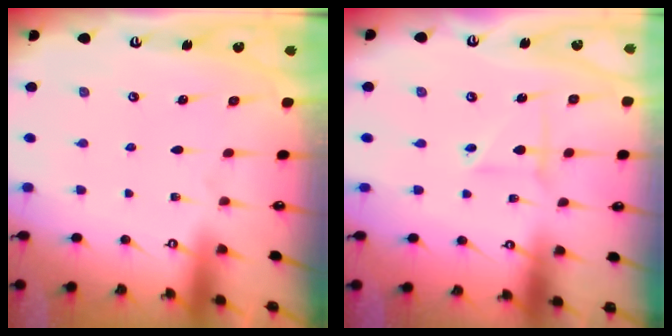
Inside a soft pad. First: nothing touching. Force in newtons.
{"total": 2.9, "press": 2.9, "slide": 0.2}